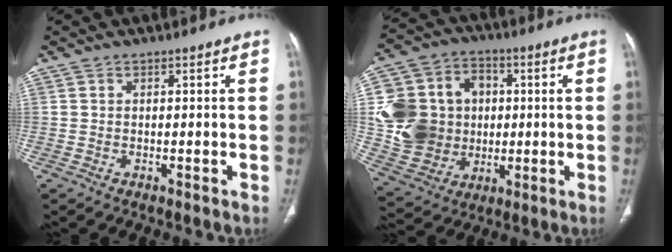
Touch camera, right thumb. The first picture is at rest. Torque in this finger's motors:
{"motor_torque": [-0.01, 0.40, 0.48, 0.66, 0.07]}